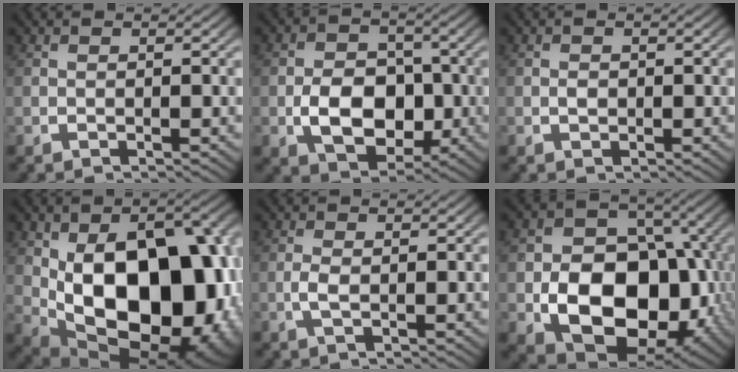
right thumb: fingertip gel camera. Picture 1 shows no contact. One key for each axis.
{"total": 8.6, "fx": -1.1, "fy": 6.3, "fz": 5.7, "tx": -0.113, "ty": -0.032, "tz": -0.005}
{"total": 0.8, "fx": -0.1, "fy": 0.6, "fz": 0.5, "tx": -0.012, "ty": -0.006, "tz": 0.002}
{"total": 22.3, "fx": -2.5, "fy": 13.8, "fz": 17.3, "tx": -0.307, "ty": -0.075, "tz": 0.006}
{"total": 1.4, "fx": -0.1, "fy": 0.6, "fz": 1.2, "tx": -0.036, "ty": -0.007, "tz": 0.001}
{"total": 18.1, "fx": -2.3, "fy": 13.1, "fz": 12.3, "tx": -0.222, "ty": -0.064, "tz": -0.016}